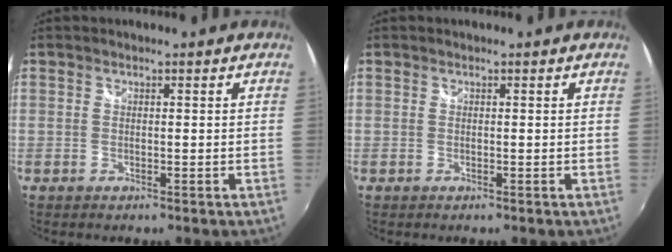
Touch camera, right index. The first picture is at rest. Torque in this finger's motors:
{"motor_torque": [0.00, 0.01, 0.00, 0.00]}